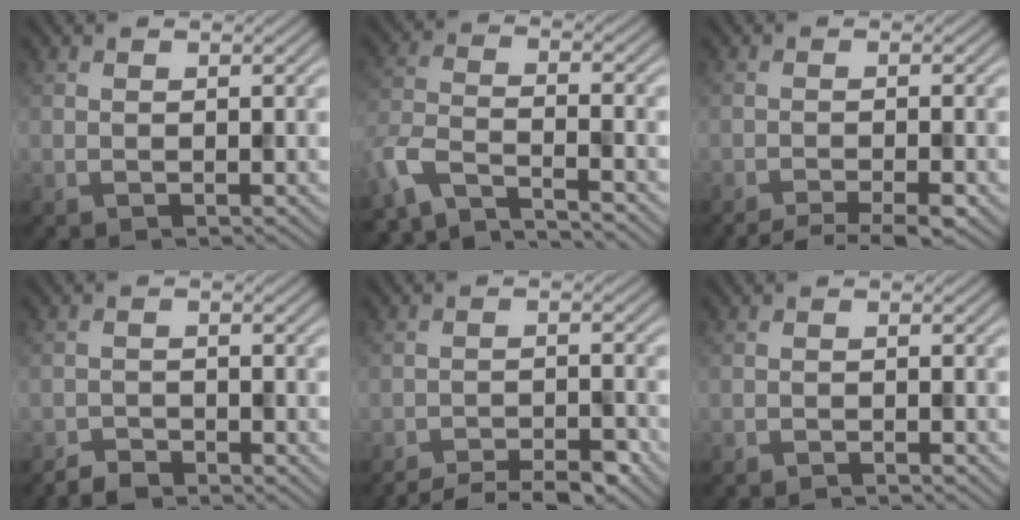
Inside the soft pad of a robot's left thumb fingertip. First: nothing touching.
{"total": 7.1, "force": [-6.1, 1.5, 3.3], "torque": [-0.074, -0.014, -0.126]}
{"total": 4.8, "force": [-3.9, 0.7, 2.8], "torque": [-0.042, -0.003, -0.063]}
{"total": 2.1, "force": [-2.0, 0.5, 0.5], "torque": [-0.005, 0.000, -0.041]}
{"total": 6.9, "force": [-6.1, 1.3, 2.8], "torque": [-0.043, 0.000, -0.090]}
{"total": 1.1, "force": [-1.0, -0.1, 0.4], "torque": [0.001, -0.001, -0.020]}